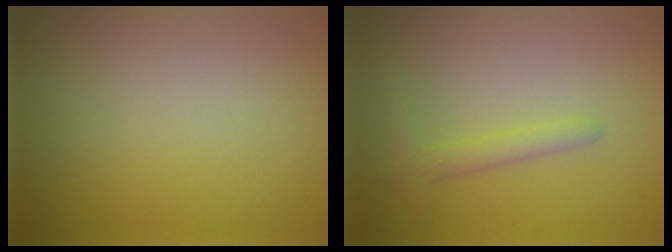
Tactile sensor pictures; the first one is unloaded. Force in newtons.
{"total": 1.9, "press": 1.9, "slide": 0.1}